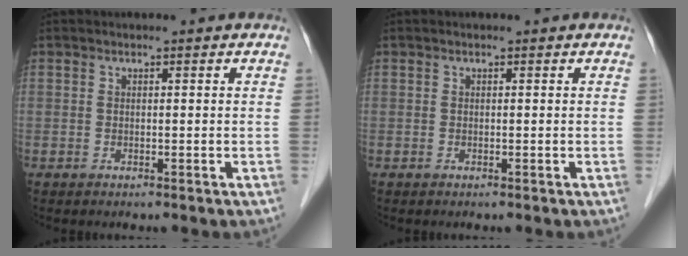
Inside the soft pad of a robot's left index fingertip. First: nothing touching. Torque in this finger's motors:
{"motor_torque": [0.00, 0.00, 0.00, 0.00]}